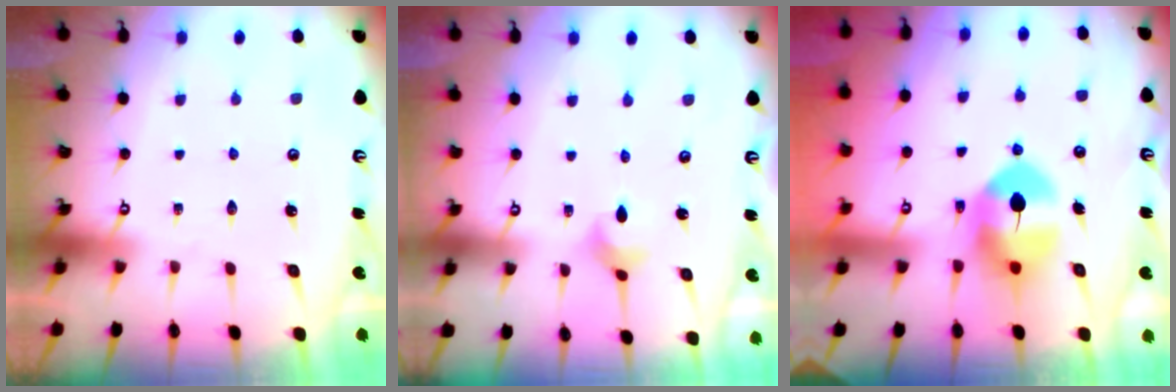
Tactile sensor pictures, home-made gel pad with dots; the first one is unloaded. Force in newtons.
{"total": 3.5, "press": 3.5, "slide": 0.6}
{"total": 9.7, "press": 9.6, "slide": 1.5}